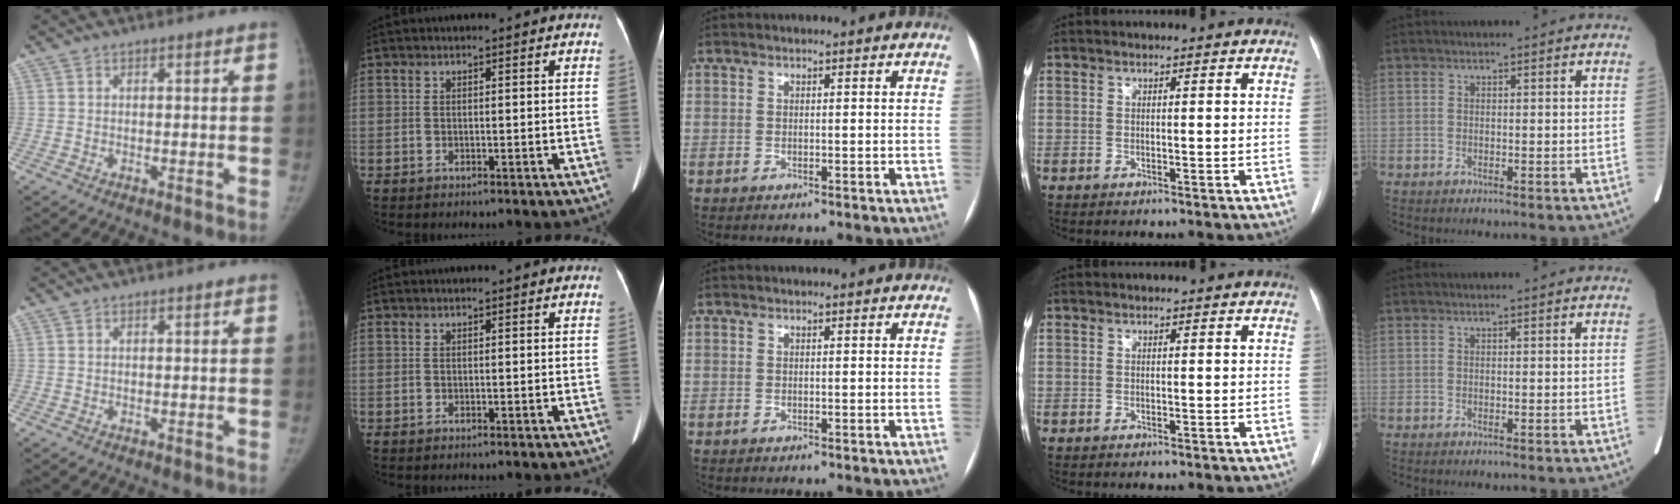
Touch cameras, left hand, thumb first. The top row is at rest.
{}